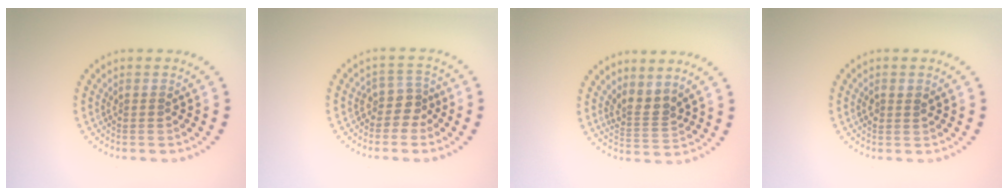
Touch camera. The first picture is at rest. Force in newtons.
{"total": 2.2, "press": 1.6, "slide": 1.5}
{"total": 2.6, "press": 1.9, "slide": 1.8}
{"total": 0.9, "press": 0.9, "slide": 0.3}